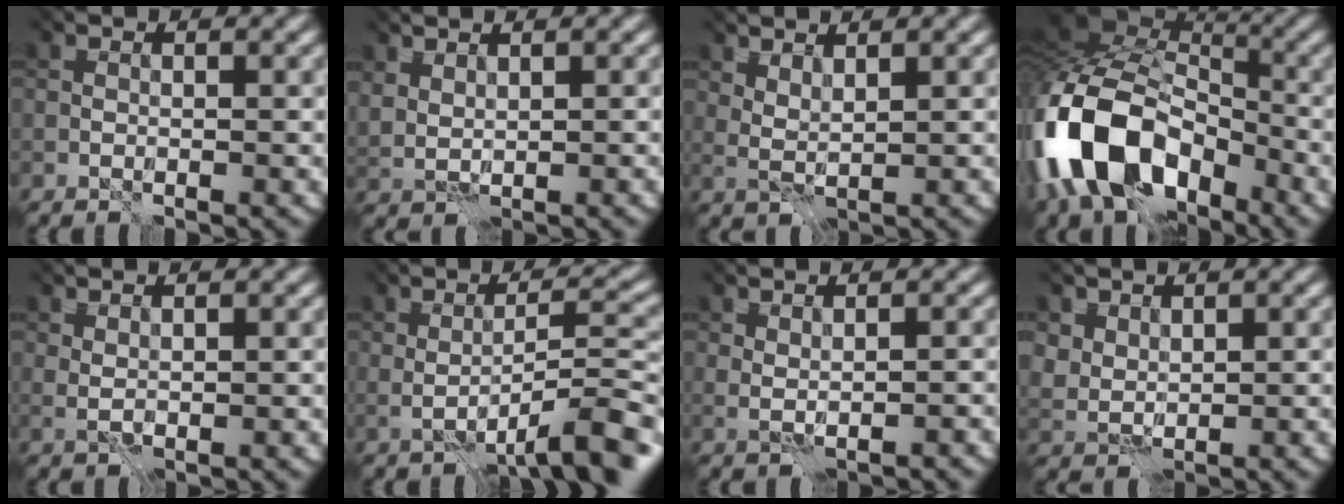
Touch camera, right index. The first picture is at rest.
{"total": 1.6, "force": [1.5, 0.3, 0.4], "torque": [-0.011, 0.002, 0.035]}
{"total": 1.7, "force": [1.6, -0.1, 0.5], "torque": [-0.018, -0.002, 0.034]}
{"total": 14.5, "force": [-5.4, 9.7, 9.3], "torque": [-0.218, -0.027, -0.105]}
{"total": 0.9, "force": [0.8, -0.2, 0.1], "torque": [-0.007, 0.001, 0.018]}
{"total": 5.8, "force": [-2.5, 0.8, 5.2], "torque": [-0.073, 0.011, -0.041]}
{"total": 0.8, "force": [0.6, -0.2, 0.4], "torque": [-0.010, -0.002, 0.017]}
{"total": 2.5, "force": [2.0, 1.4, 0.4], "torque": [-0.014, -0.002, 0.044]}